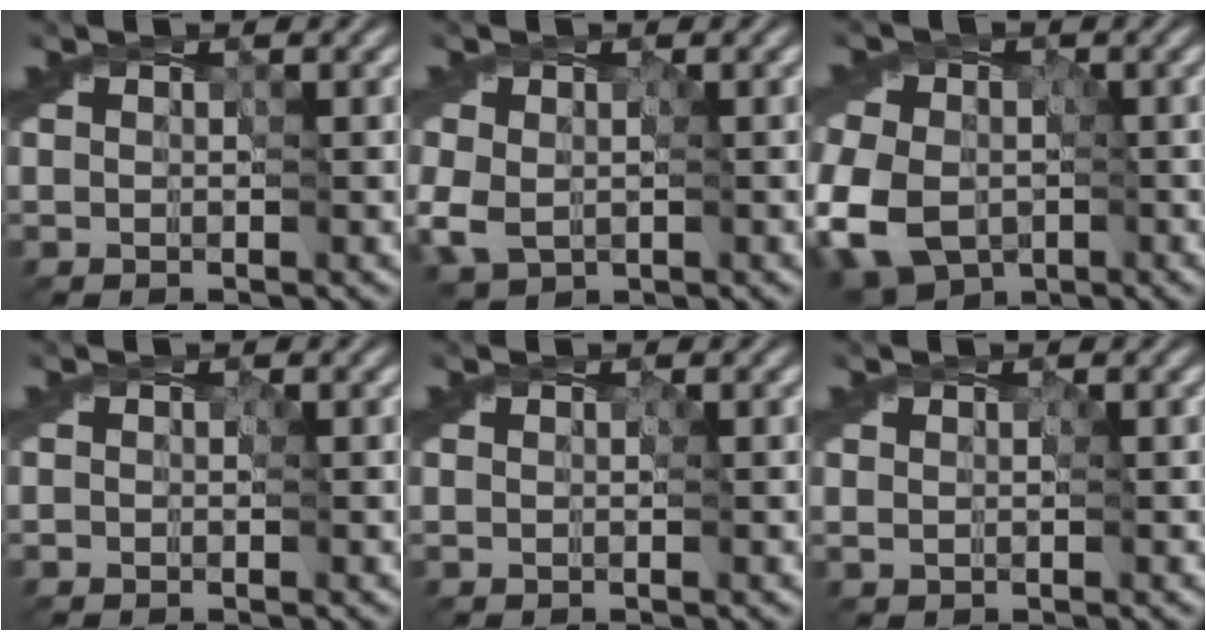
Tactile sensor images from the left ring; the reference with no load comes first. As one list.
[{"total": 3.8, "force": [-0.8, 3.0, 2.2], "torque": [-0.057, -0.008, -0.017]}, {"total": 10.3, "force": [-3.6, 7.8, 5.5], "torque": [-0.123, -0.024, -0.080]}, {"total": 0.0}, {"total": 0.0}, {"total": 0.6, "force": [0.0, 0.5, 0.3], "torque": [-0.006, 0.002, -0.002]}]